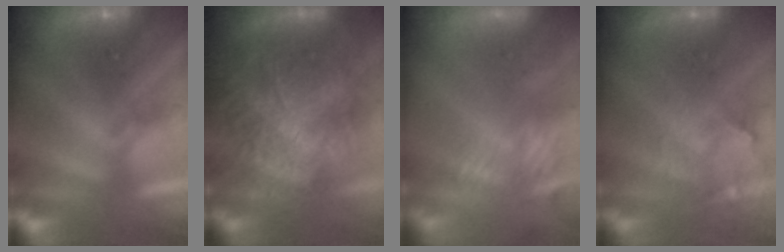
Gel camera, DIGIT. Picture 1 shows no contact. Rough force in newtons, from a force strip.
{"total": 11.2}
{"total": 2.8}
{"total": 3.9}